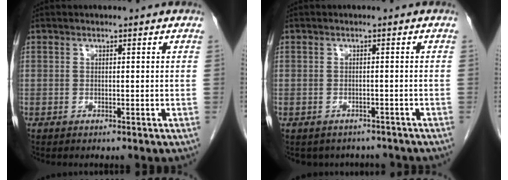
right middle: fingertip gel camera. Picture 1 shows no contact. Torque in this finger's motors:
{"motor_torque": [-0.04, 0.04, -0.02, -0.01]}